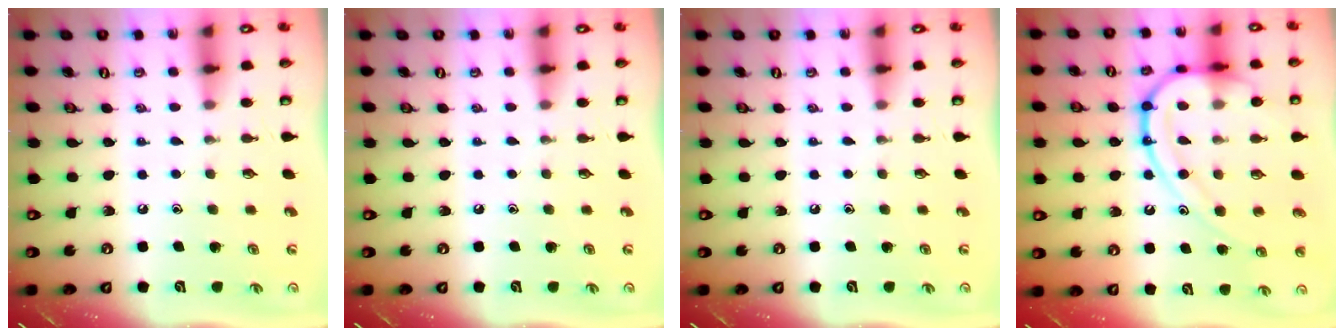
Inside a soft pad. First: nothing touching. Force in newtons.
{"total": 0.0}
{"total": 0.0}
{"total": 19.1, "press": 19.1, "slide": 1.6}